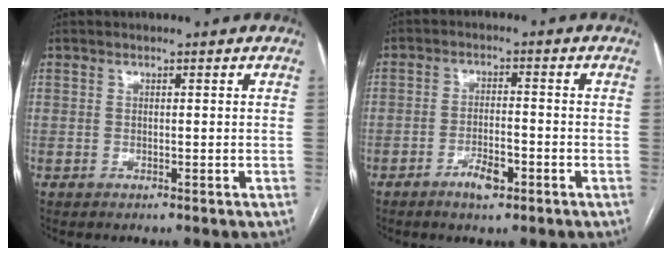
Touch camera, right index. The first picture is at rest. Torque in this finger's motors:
{"motor_torque": [-0.07, 0.04, -0.04, 0.00]}